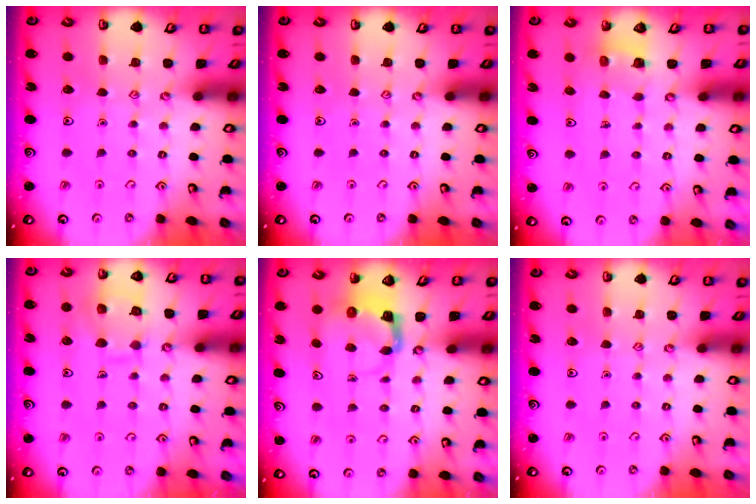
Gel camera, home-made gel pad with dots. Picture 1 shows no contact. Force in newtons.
{"total": 0.0}
{"total": 3.3, "press": 3.3, "slide": 0.1}
{"total": 11.6, "press": 11.6, "slide": 1.1}
{"total": 3.9, "press": 3.8, "slide": 0.7}
{"total": 0.0}